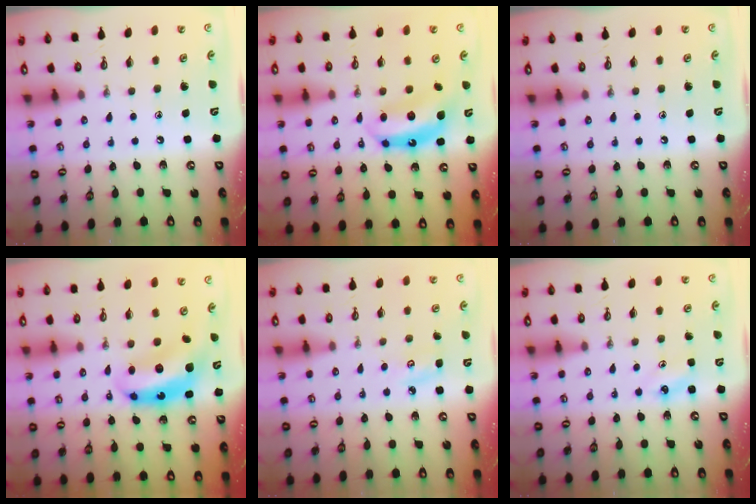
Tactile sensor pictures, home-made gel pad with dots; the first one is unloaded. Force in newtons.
{"total": 7.1, "press": 7.1, "slide": 0.5}
{"total": 0.0}
{"total": 8.1, "press": 8.0, "slide": 1.0}
{"total": 4.9, "press": 4.9, "slide": 0.5}
{"total": 3.8, "press": 3.7, "slide": 0.4}